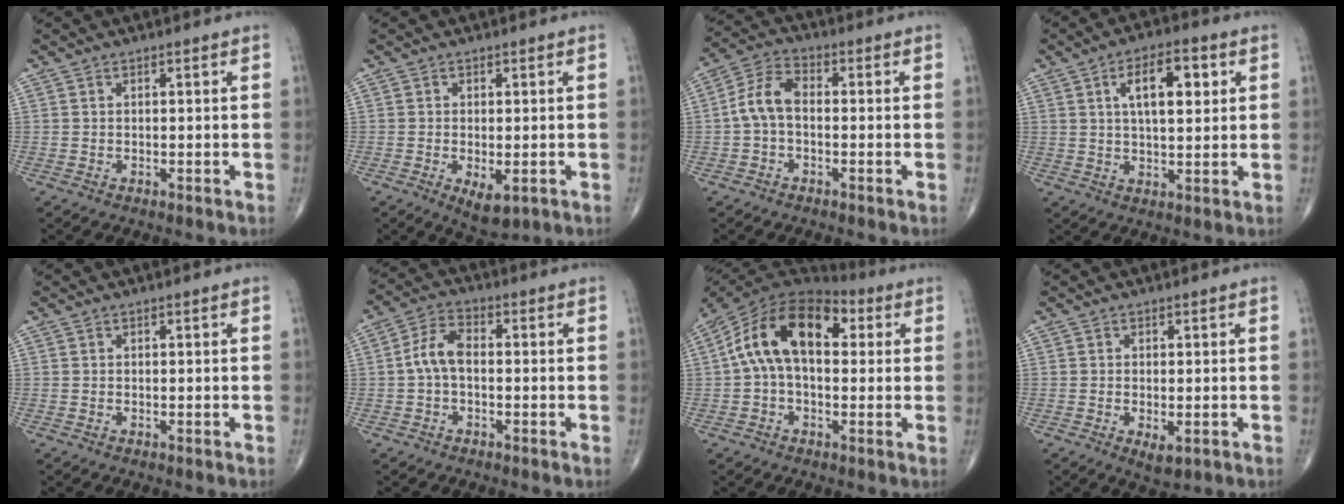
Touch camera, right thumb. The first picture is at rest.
{"total": 4.8, "force": [-1.5, 2.2, 3.9], "torque": [-0.061, -0.011, -0.015]}
{"total": 6.8, "force": [-0.7, 4.0, 5.5], "torque": [-0.106, 0.025, -0.025]}
{"total": 10.0, "force": [3.1, 4.3, 8.5], "torque": [-0.118, -0.002, 0.049]}
{"total": 0.0}
{"total": 6.0, "force": [-0.6, 3.4, 4.9], "torque": [-0.095, 0.021, -0.020]}
{"total": 16.3, "force": [2.9, 9.6, 12.9], "torque": [-0.214, 0.045, 0.038]}
{"total": 3.1, "force": [-1.0, 1.4, 2.6], "torque": [-0.043, -0.008, -0.011]}